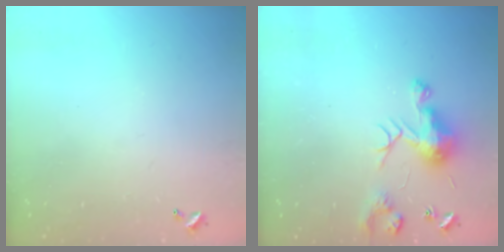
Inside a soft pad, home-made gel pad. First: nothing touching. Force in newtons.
{"total": 8.8, "press": 8.8, "slide": 0.0}